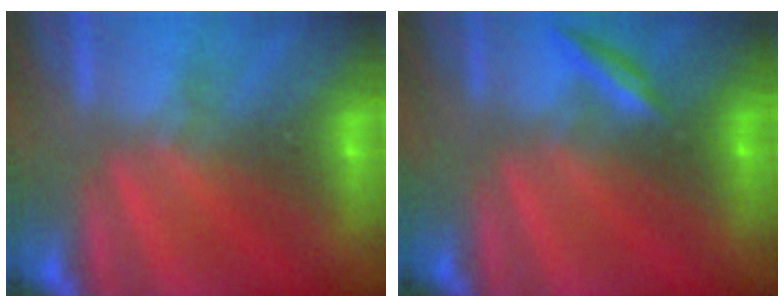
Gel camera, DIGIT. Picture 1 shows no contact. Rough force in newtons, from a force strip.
{"total": 2.2}